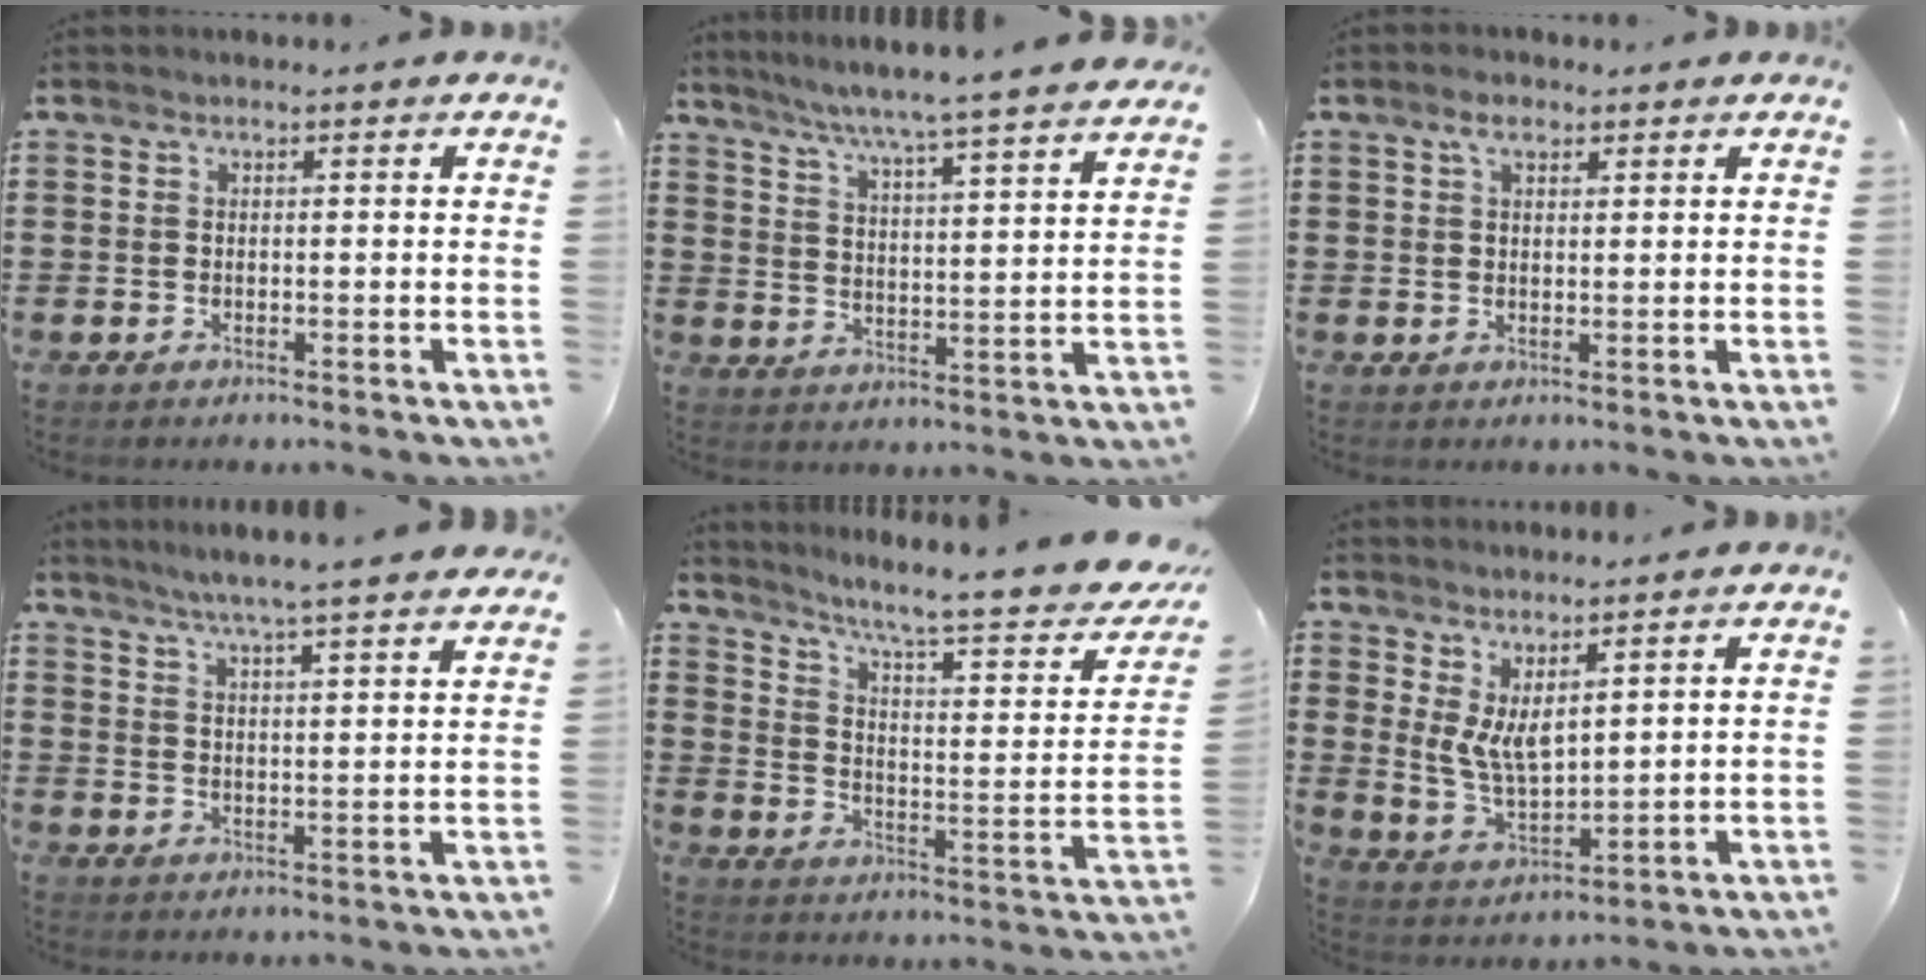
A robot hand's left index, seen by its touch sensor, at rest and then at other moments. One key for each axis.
{"total": 5.8, "fx": 5.2, "fy": -1.5, "fz": 2.0, "tx": -0.060, "ty": -0.045, "tz": 0.082}
{"total": 2.7, "fx": 1.7, "fy": 1.3, "fz": 1.8, "tx": -0.031, "ty": 0.004, "tz": 0.027}
{"total": 4.8, "fx": 4.4, "fy": -0.8, "fz": 1.8, "tx": -0.049, "ty": -0.022, "tz": 0.074}
{"total": 8.1, "fx": 6.2, "fy": 0.3, "fz": 5.3, "tx": -0.111, "ty": -0.048, "tz": 0.093}
{"total": 5.7, "fx": 3.1, "fy": 2.5, "fz": 4.1, "tx": -0.095, "ty": -0.012, "tz": 0.056}